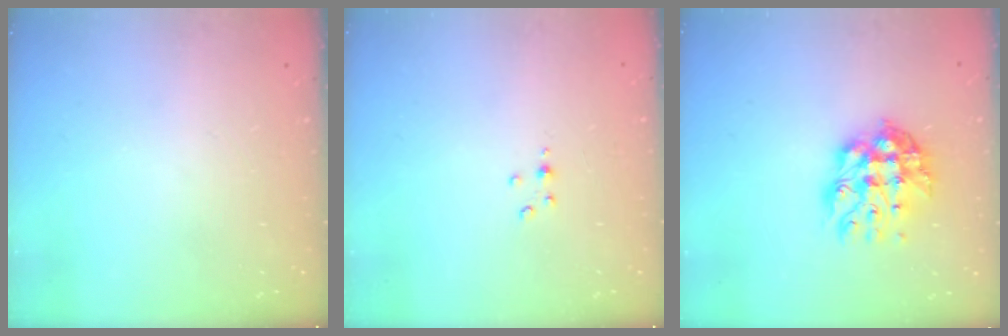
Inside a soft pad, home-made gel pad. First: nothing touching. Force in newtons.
{"total": 2.8, "press": 2.8, "slide": 0.3}
{"total": 12.1, "press": 12.0, "slide": 1.1}